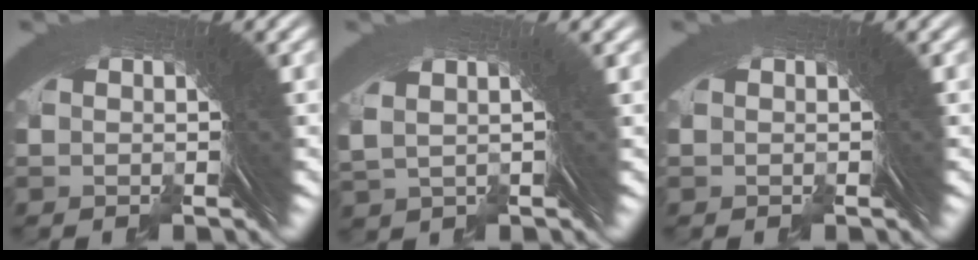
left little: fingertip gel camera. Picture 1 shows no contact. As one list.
[{"total": 2.6, "force": [1.2, 1.1, 2.0], "torque": [-0.028, 0.005, 0.024]}, {"total": 0.0}]